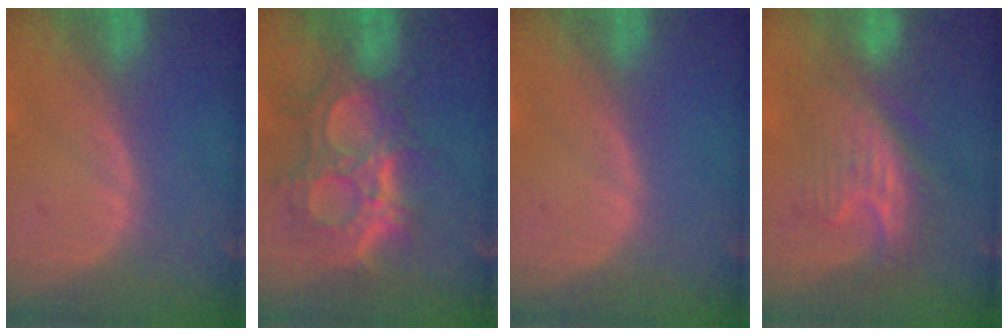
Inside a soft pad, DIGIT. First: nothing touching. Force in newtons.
{"total": 11.3, "press": 10.4, "slide": 4.5}
{"total": 0.0}
{"total": 8.6, "press": 7.6, "slide": 4.0}